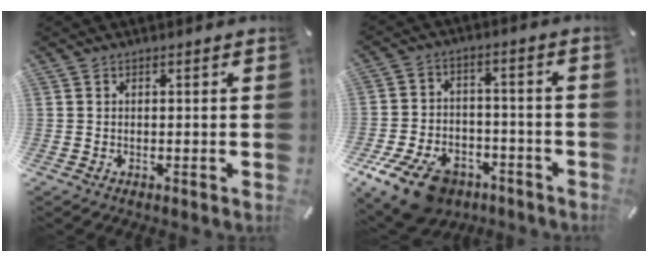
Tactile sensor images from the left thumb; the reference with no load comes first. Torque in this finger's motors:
{"motor_torque": [0.80, 1.41, 0.39, 0.16, 0.36]}